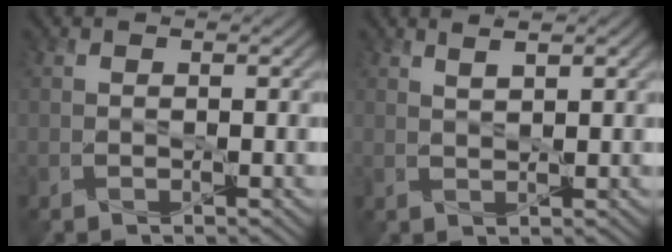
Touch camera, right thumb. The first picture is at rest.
{"total": 1.9, "force": [1.4, 0.3, 1.2], "torque": [-0.019, -0.004, 0.030]}